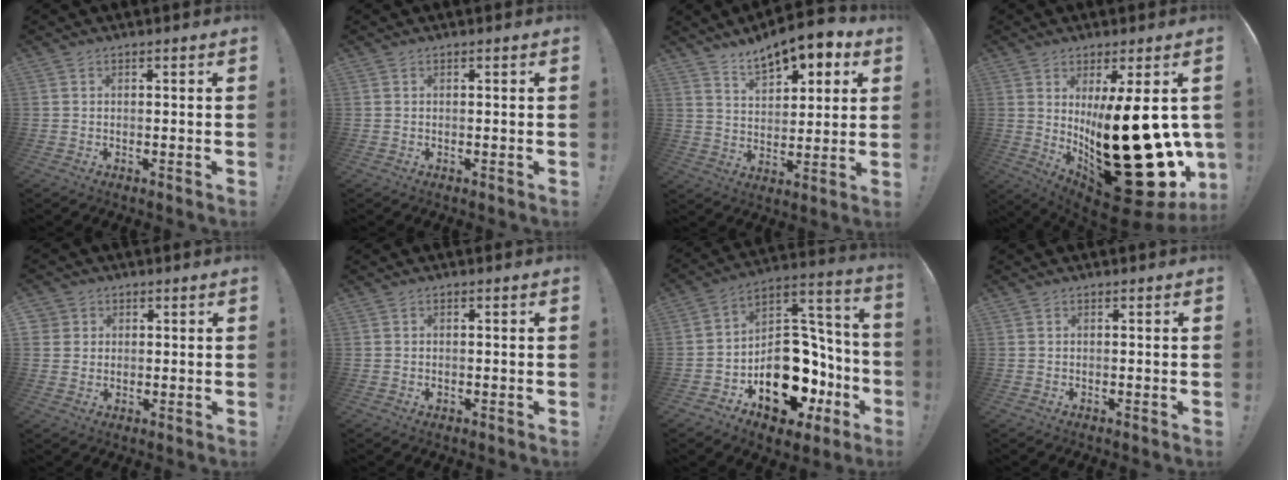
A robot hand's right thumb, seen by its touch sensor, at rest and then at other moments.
{"total": 0.0}
{"total": 10.9, "force": [8.1, 4.8, 5.4], "torque": [-0.082, -0.055, 0.148]}
{"total": 30.0, "force": [0.0, 10.9, 28.0], "torque": [-0.417, -0.039, 0.032]}
{"total": 3.7, "force": [1.3, 3.4, 0.6], "torque": [-0.007, -0.003, 0.024]}
{"total": 0.0}
{"total": 21.6, "force": [-9.0, 14.4, 13.4], "torque": [-0.172, 0.052, -0.123]}
{"total": 0.0}